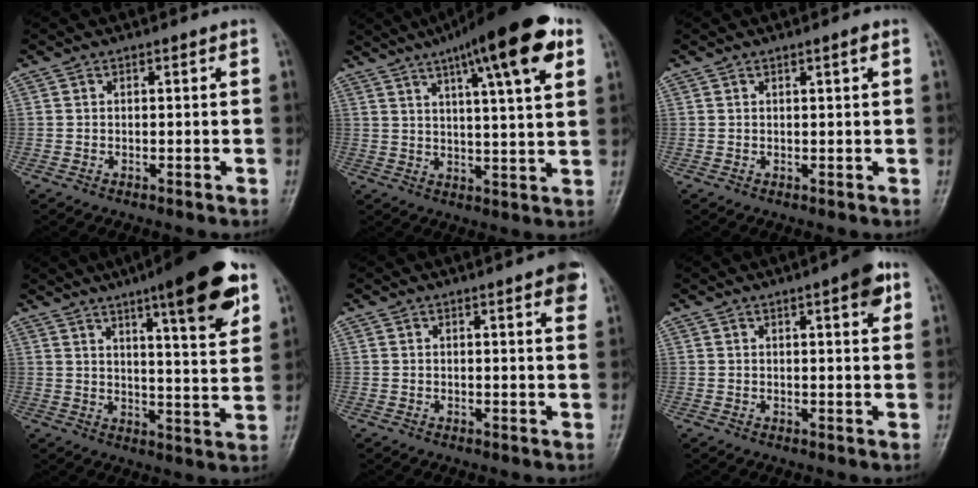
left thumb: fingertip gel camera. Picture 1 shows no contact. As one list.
[{"total": 18.1, "force": [9.4, 3.6, 15.1], "torque": [-0.212, -0.014, 0.136]}, {"total": 1.1, "force": [0.6, 0.0, 1.0], "torque": [-0.015, -0.001, 0.009]}, {"total": 16.9, "force": [9.6, 3.0, 13.5], "torque": [-0.169, -0.042, 0.136]}, {"total": 4.8, "force": [2.8, 0.7, 3.9], "torque": [-0.036, -0.004, 0.029]}, {"total": 5.4, "force": [2.8, 1.2, 4.5], "torque": [-0.051, -0.008, 0.031]}]